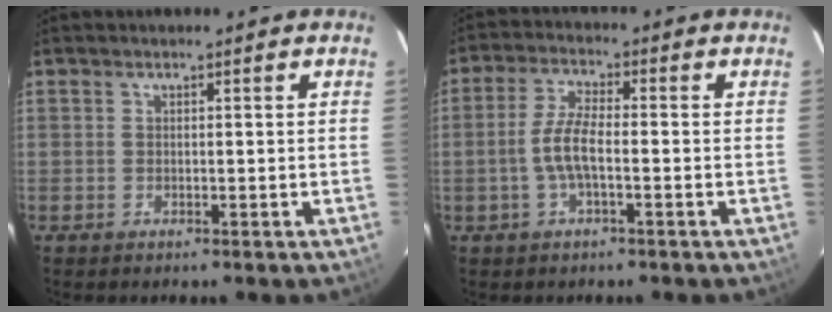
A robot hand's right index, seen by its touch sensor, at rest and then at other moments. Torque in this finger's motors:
{"motor_torque": [0.86, -0.53, 0.56, 0.15]}